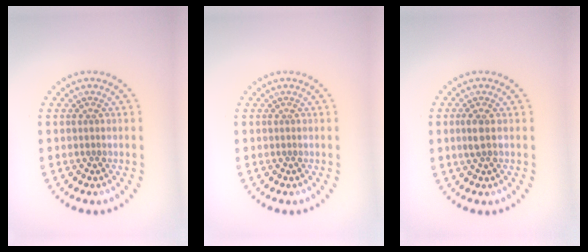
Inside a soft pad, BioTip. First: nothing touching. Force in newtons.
{"total": 0.0}
{"total": 1.5, "press": 1.4, "slide": 0.5}